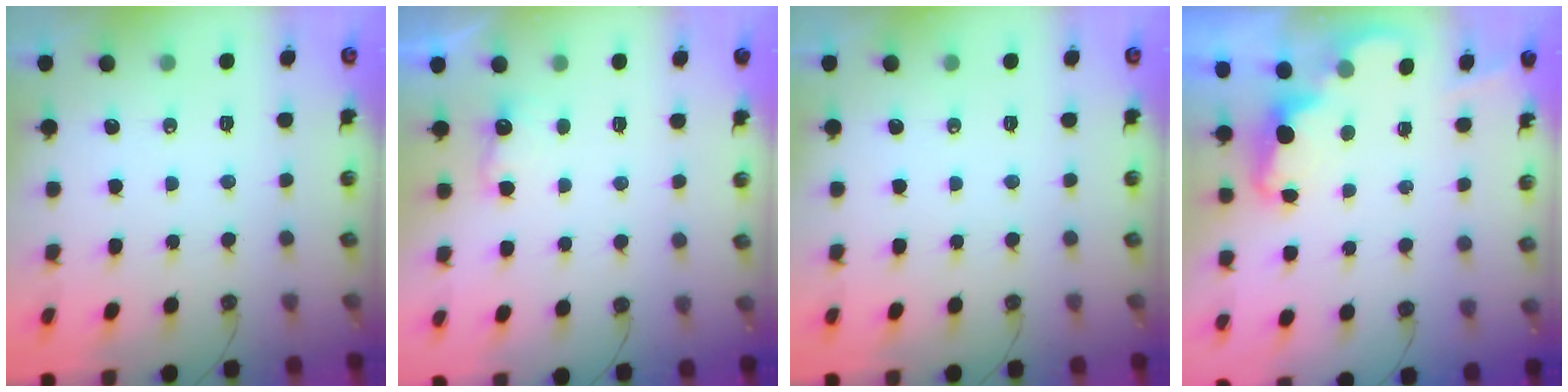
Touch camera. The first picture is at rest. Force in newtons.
{"total": 3.5, "press": 3.3, "slide": 1.0}
{"total": 0.0}
{"total": 2.3, "press": 2.2, "slide": 0.5}